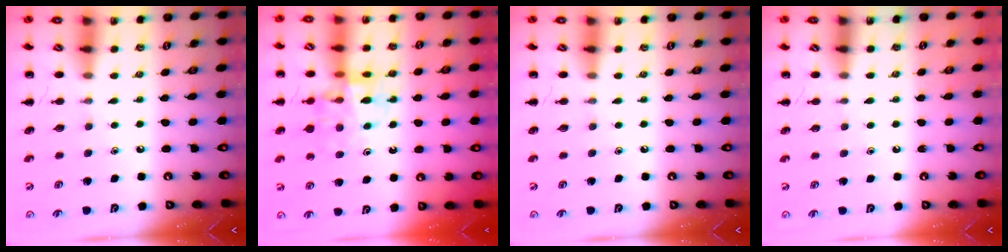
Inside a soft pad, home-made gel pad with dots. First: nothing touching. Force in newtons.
{"total": 13.2, "press": 12.9, "slide": 2.9}
{"total": 0.0}
{"total": 0.0}